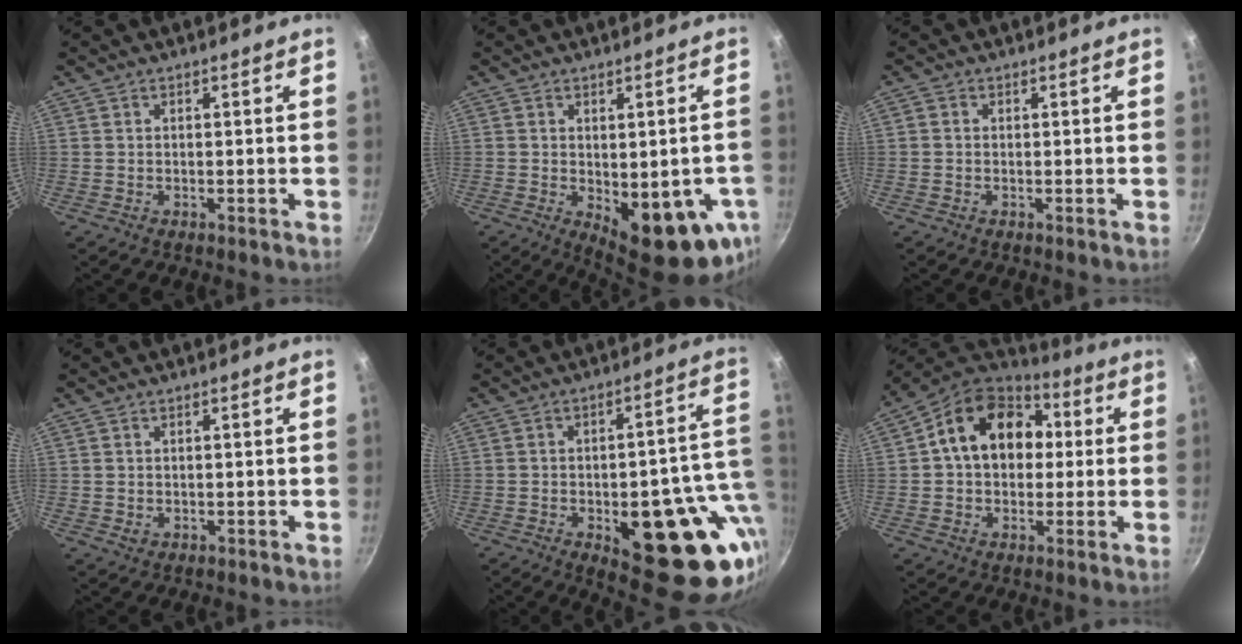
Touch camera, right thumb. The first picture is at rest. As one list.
[{"total": 16.4, "force": [-4.2, 7.0, 14.3], "torque": [-0.141, -0.019, -0.041]}, {"total": 0.8, "force": [-0.1, 0.8, 0.4], "torque": [-0.007, 0.004, -0.003]}, {"total": 1.1, "force": [0.0, 0.9, 0.6], "torque": [-0.007, -0.001, 0.003]}, {"total": 23.3, "force": [-5.0, 9.8, 20.5], "torque": [-0.203, 0.003, -0.055]}, {"total": 17.1, "force": [2.6, 12.9, 10.9], "torque": [-0.146, 0.032, 0.026]}]